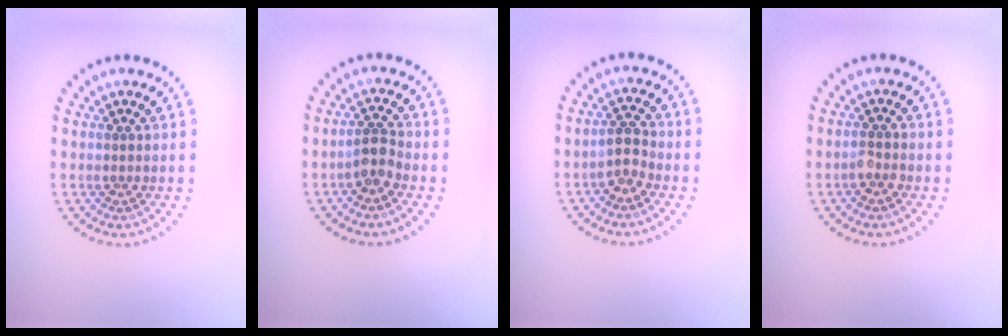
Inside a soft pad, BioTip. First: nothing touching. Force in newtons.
{"total": 2.2, "press": 1.9, "slide": 1.1}
{"total": 2.1, "press": 1.9, "slide": 1.0}
{"total": 1.4, "press": 1.3, "slide": 0.7}